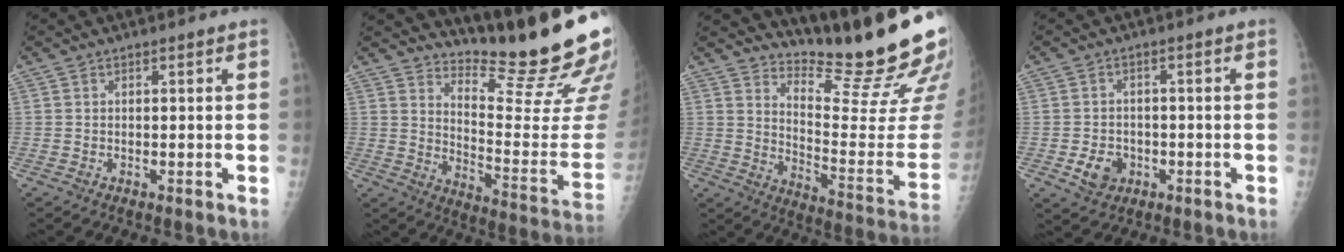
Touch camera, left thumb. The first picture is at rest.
{"total": 18.9, "force": [16.8, 1.2, 8.7], "torque": [-0.107, -0.179, 0.239]}
{"total": 19.2, "force": [16.8, 1.5, 9.1], "torque": [-0.112, -0.173, 0.241]}
{"total": 5.1, "force": [-1.7, 4.1, 2.5], "torque": [-0.029, 0.007, -0.023]}